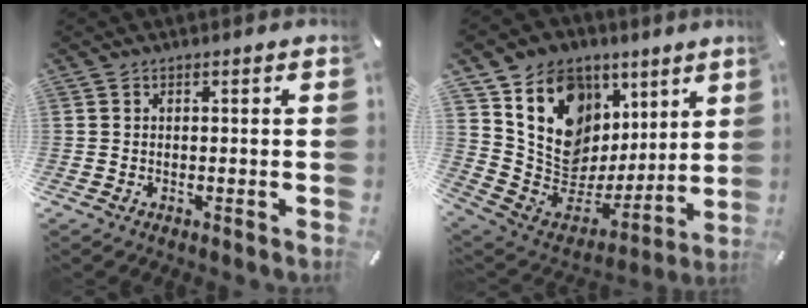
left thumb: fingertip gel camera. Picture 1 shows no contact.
{"total": 17.1, "force": [7.2, 13.8, 6.9], "torque": [-0.106, -0.060, 0.150]}